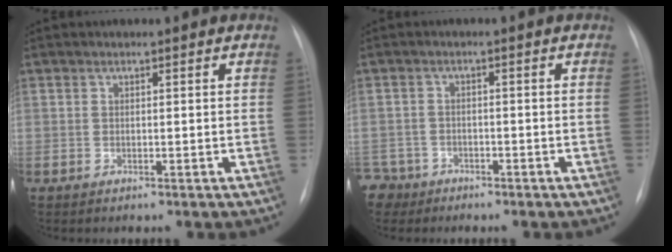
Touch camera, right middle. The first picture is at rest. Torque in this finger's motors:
{"motor_torque": [1.01, -1.12, 0.34, 0.01]}